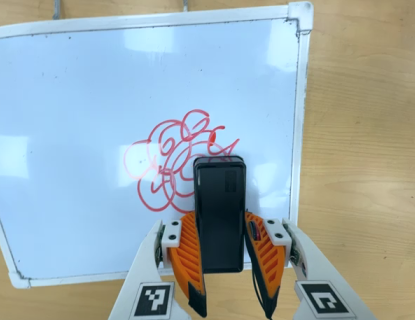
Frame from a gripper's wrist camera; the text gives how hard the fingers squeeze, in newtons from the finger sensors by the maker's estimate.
{"total": 5.7, "left": 4.5, "right": 6.9}